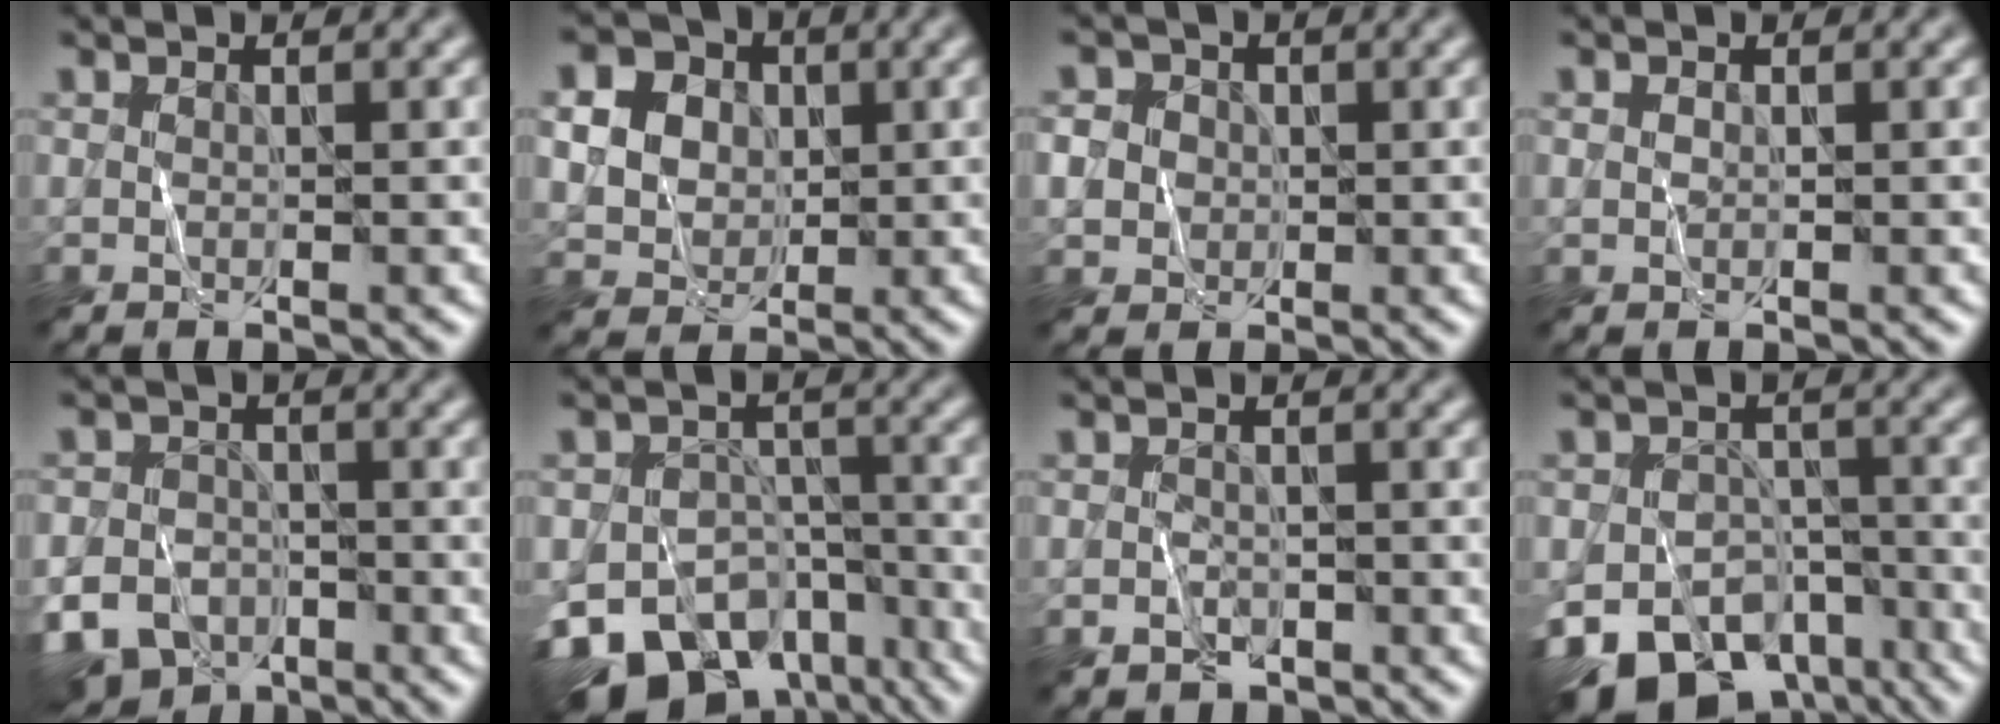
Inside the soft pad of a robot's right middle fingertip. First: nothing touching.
{"total": 8.2, "force": [2.5, 6.9, 3.7], "torque": [-0.085, 0.030, 0.041]}
{"total": 4.9, "force": [0.6, 4.5, 1.8], "torque": [-0.036, 0.030, -0.006]}
{"total": 0.5, "force": [0.2, 0.4, 0.3], "torque": [-0.005, 0.001, 0.003]}
{"total": 9.1, "force": [-5.5, 6.5, 3.2], "torque": [-0.044, -0.035, -0.106]}
{"total": 13.6, "force": [-8.2, 8.9, 6.3], "torque": [-0.106, -0.026, -0.115]}
{"total": 1.4, "force": [-0.8, 1.1, 0.5], "torque": [-0.005, -0.004, -0.016]}
{"total": 12.5, "force": [-7.7, 7.9, 6.0], "torque": [-0.092, -0.022, -0.114]}